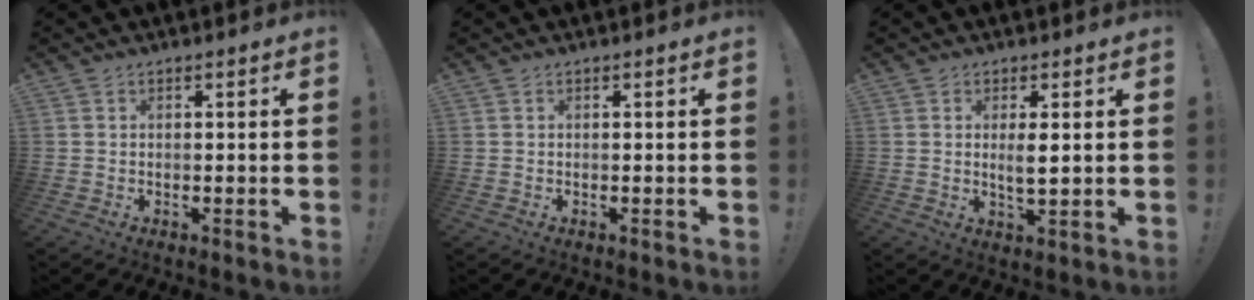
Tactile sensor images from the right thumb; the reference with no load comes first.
{"total": 0.0}
{"total": 3.8, "force": [0.9, 0.9, 3.5], "torque": [-0.053, -0.010, 0.013]}